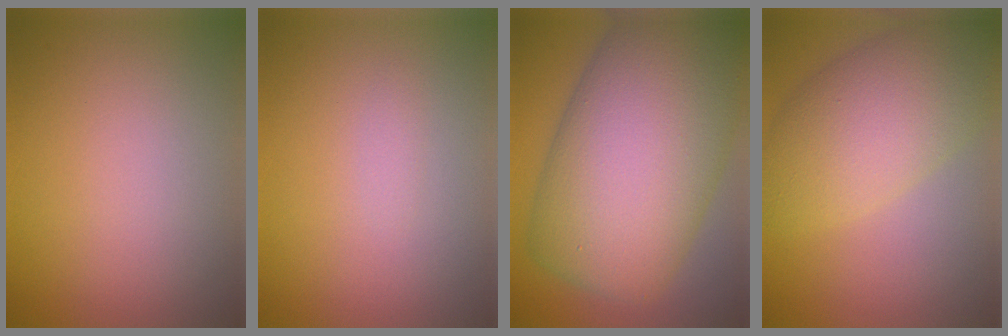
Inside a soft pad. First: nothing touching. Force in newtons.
{"total": 0.6, "press": 0.6, "slide": 0.0}
{"total": 16.9, "press": 16.9, "slide": 0.7}
{"total": 7.6, "press": 7.6, "slide": 0.4}